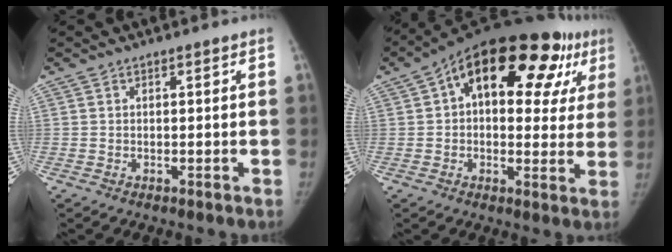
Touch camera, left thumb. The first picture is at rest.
{"total": 24.5, "force": [9.7, 12.9, 18.5], "torque": [-0.227, 0.039, 0.134]}